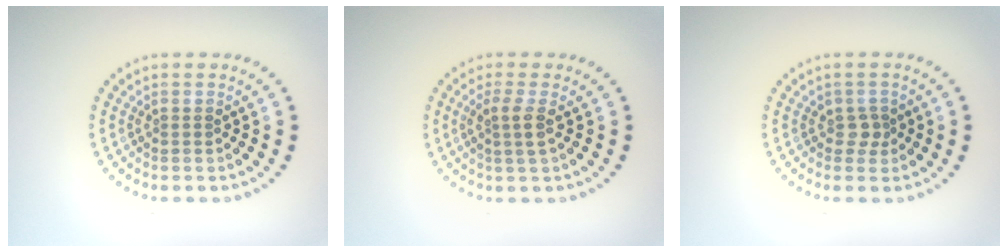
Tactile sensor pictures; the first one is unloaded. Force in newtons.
{"total": 1.9, "press": 1.6, "slide": 1.0}
{"total": 1.3, "press": 1.1, "slide": 0.8}